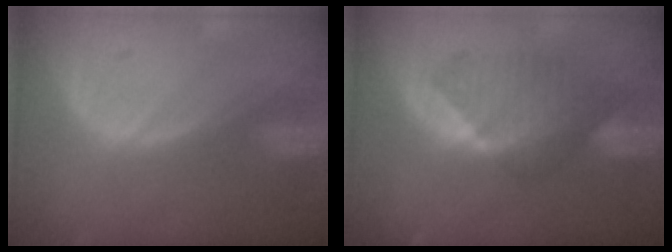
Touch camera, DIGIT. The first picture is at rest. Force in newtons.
{"total": 6.9, "press": 6.9, "slide": 0.5}